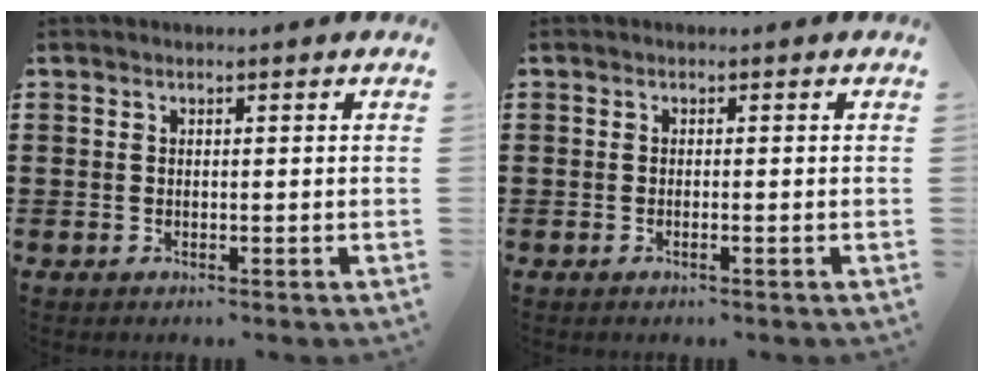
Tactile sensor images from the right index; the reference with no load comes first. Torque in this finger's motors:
{"motor_torque": [-0.39, 0.33, 0.00, -0.01]}